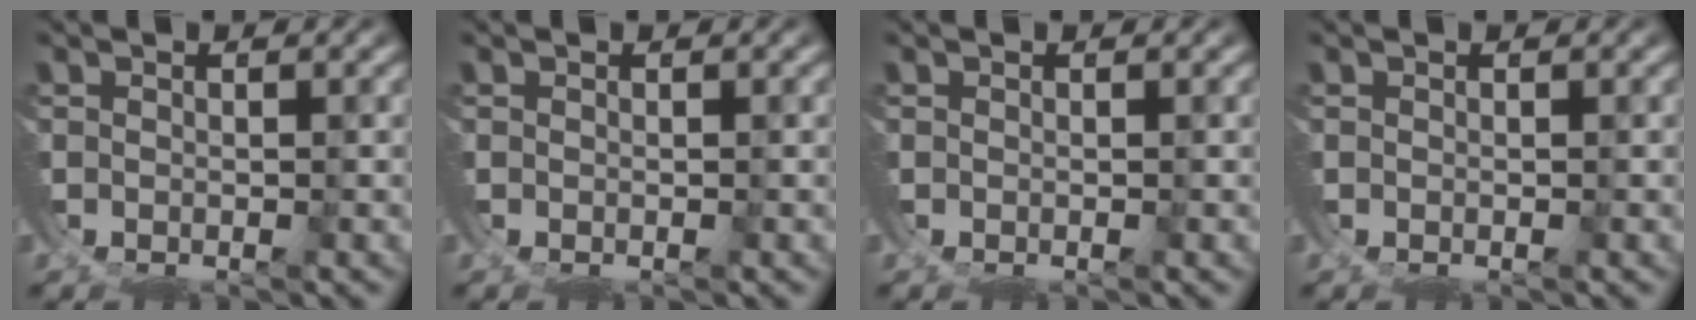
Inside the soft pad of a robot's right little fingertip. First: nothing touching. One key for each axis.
{"total": 0.0}
{"total": 0.0}
{"total": 0.0}